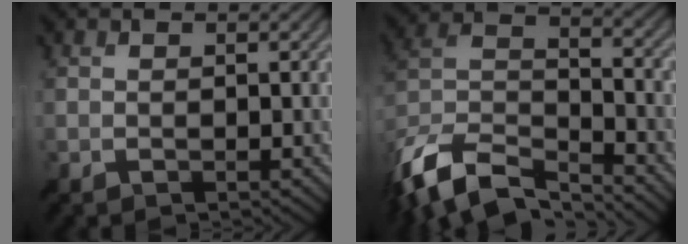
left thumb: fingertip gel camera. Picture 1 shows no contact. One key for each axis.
{"total": 13.8, "fx": -10.6, "fy": 4.8, "fz": 7.3, "tx": -0.175, "ty": -0.010, "tz": -0.197}